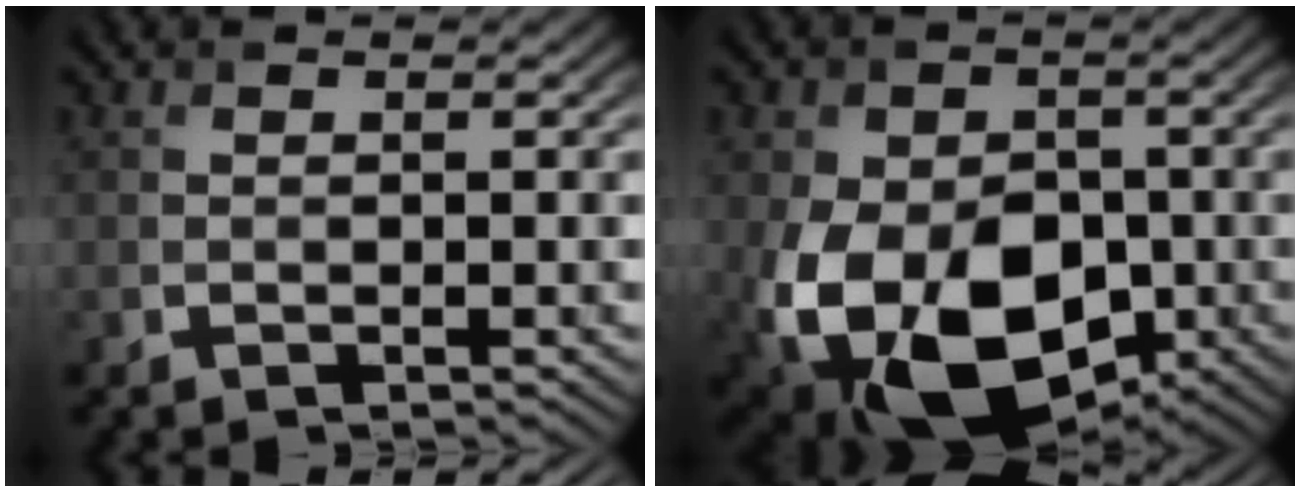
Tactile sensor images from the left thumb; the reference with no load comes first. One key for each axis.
{"total": 17.1, "fx": -5.0, "fy": 11.6, "fz": 11.4, "tx": -0.206, "ty": -0.045, "tz": -0.078}